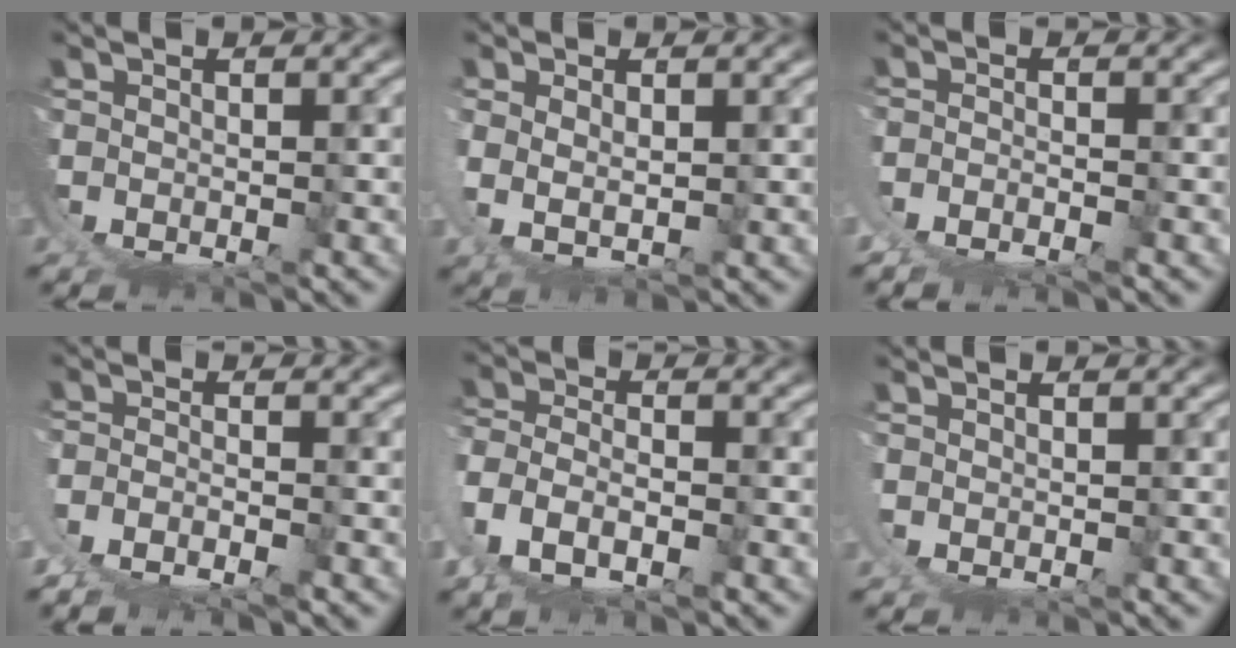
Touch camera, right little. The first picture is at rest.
{"total": 3.3, "force": [1.9, 1.3, 2.4], "torque": [-0.055, -0.009, 0.042]}
{"total": 2.5, "force": [-0.6, 1.9, 1.6], "torque": [-0.030, -0.005, -0.010]}
{"total": 4.7, "force": [-0.8, 3.9, 2.6], "torque": [-0.063, -0.016, -0.013]}
{"total": 6.0, "force": [1.2, 4.5, 3.8], "torque": [-0.105, -0.018, 0.023]}
{"total": 0.7, "force": [0.7, -0.1, -0.1], "torque": [0.001, 0.002, 0.010]}